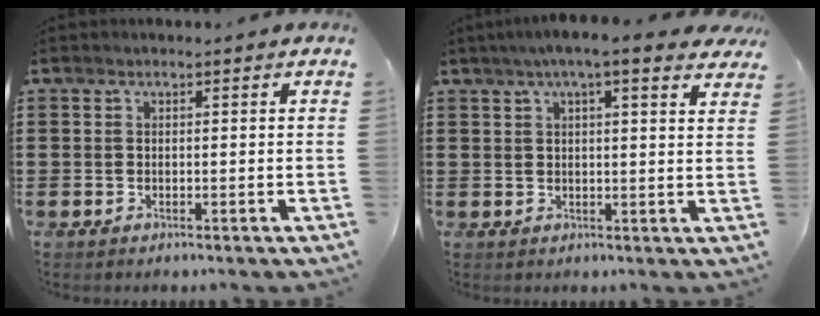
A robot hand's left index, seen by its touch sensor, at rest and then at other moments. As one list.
[{"total": 5.0, "force": [3.8, 0.8, 3.2], "torque": [-0.066, 0.000, 0.063]}]